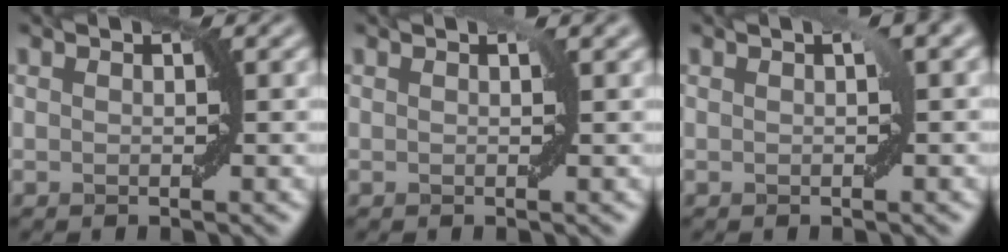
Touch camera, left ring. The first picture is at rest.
{"total": 0.7, "force": [0.4, 0.0, 0.6], "torque": [-0.006, 0.003, 0.007]}
{"total": 1.3, "force": [0.3, 0.0, 1.2], "torque": [-0.018, 0.009, 0.006]}